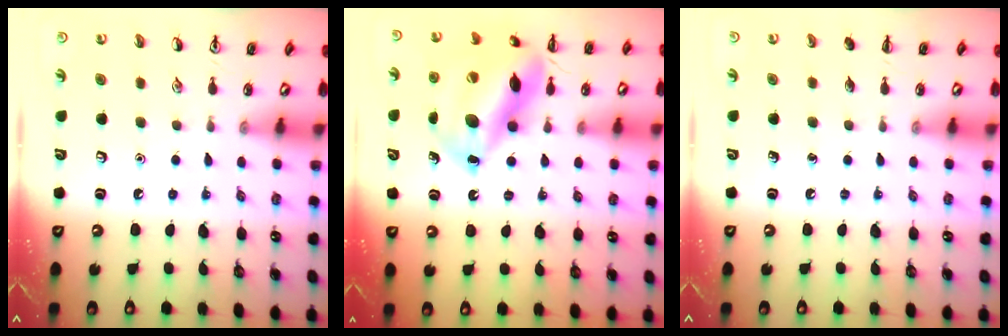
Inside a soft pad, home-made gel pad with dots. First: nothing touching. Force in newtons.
{"total": 16.9, "press": 16.8, "slide": 1.8}
{"total": 0.0}